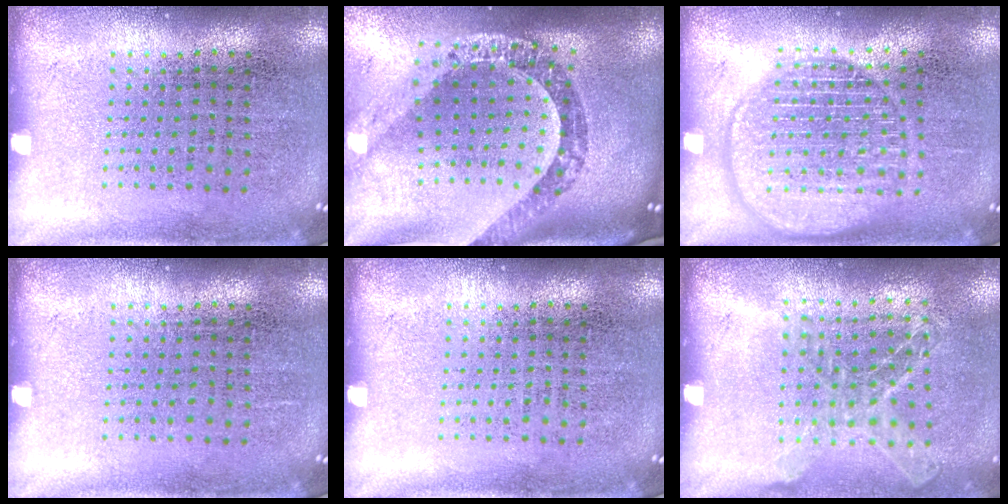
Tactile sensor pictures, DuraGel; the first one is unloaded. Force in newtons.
{"total": 2.6, "press": 2.0, "slide": 1.6}
{"total": 2.8, "press": 2.8, "slide": 0.4}
{"total": 0.0}
{"total": 0.0}
{"total": 1.1, "press": 1.1, "slide": 0.3}